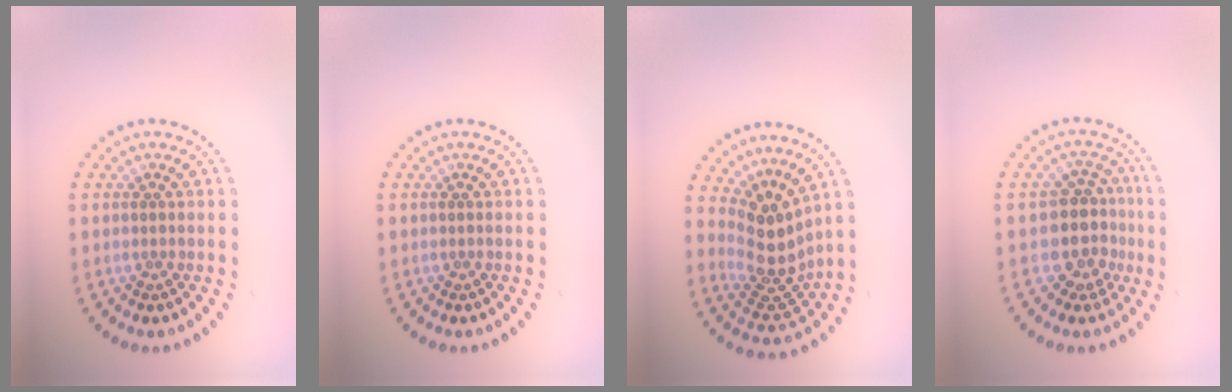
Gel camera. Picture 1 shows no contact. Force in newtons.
{"total": 0.0}
{"total": 4.3, "press": 3.1, "slide": 3.0}
{"total": 3.6, "press": 3.0, "slide": 2.0}